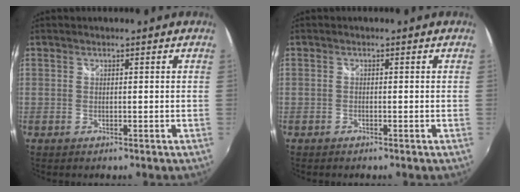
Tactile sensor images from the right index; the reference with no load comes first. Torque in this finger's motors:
{"motor_torque": [0.34, 0.61, 0.04, 0.00]}